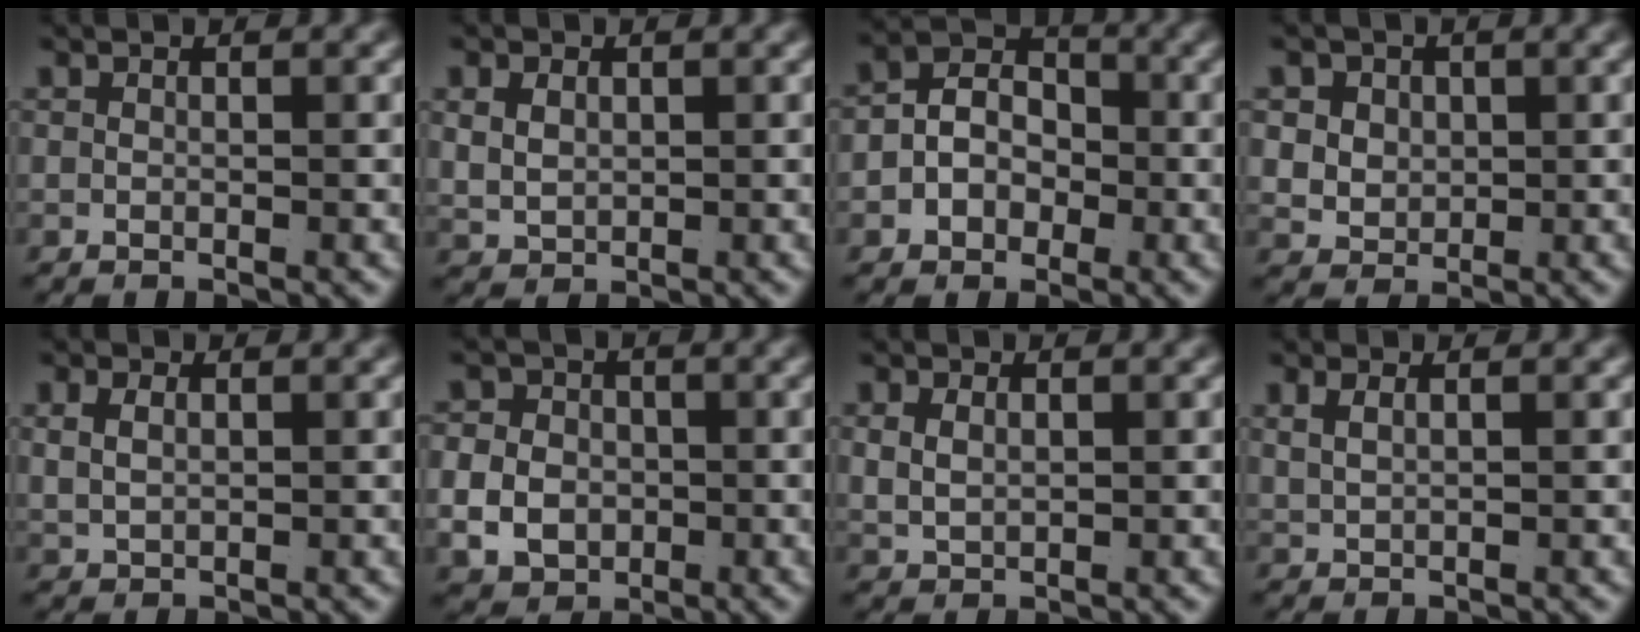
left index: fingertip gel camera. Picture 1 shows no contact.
{"total": 2.6, "force": [0.8, 2.1, 1.4], "torque": [-0.035, -0.009, 0.027]}
{"total": 7.3, "force": [-0.3, 6.2, 3.8], "torque": [-0.069, -0.007, -0.016]}
{"total": 5.5, "force": [0.8, 4.9, 2.2], "torque": [-0.058, -0.018, 0.022]}
{"total": 1.6, "force": [0.8, 1.0, 1.0], "torque": [-0.024, -0.003, 0.026]}
{"total": 6.2, "force": [-0.7, 5.6, 2.5], "torque": [-0.049, -0.017, -0.010]}
{"total": 2.1, "force": [0.7, 1.5, 1.3], "torque": [-0.032, -0.006, 0.025]}
{"total": 1.1, "force": [0.8, 0.1, 0.7], "torque": [-0.013, -0.001, 0.025]}